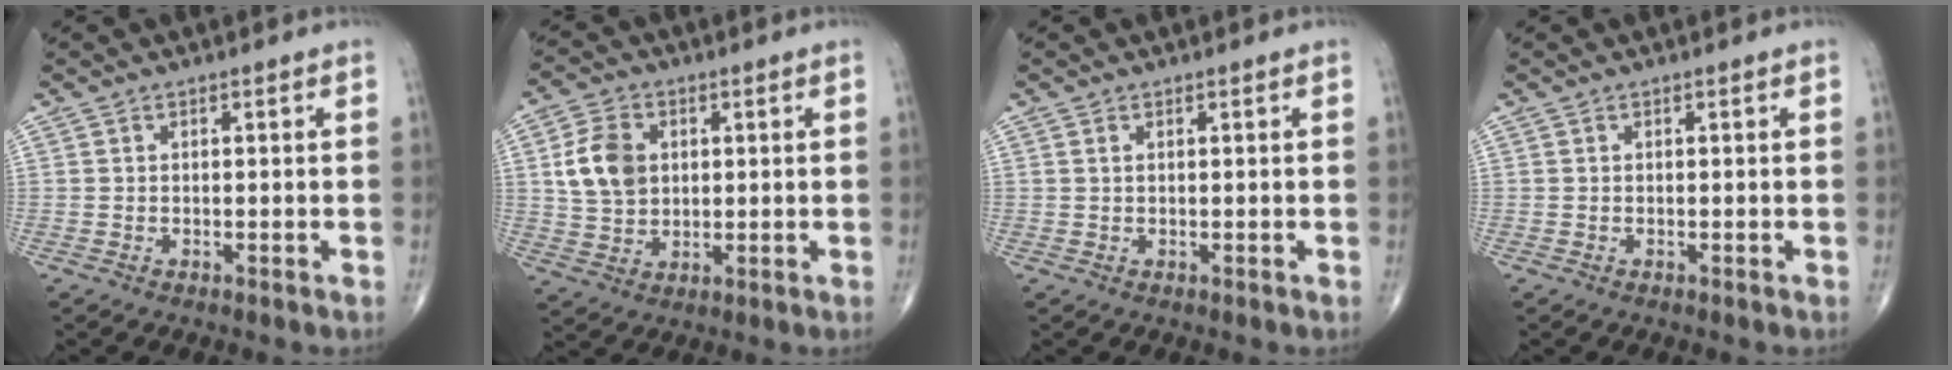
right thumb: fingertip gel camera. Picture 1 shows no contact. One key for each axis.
{"total": 9.1, "fx": 1.9, "fy": 6.7, "fz": 5.8, "tx": -0.097, "ty": -0.001, "tz": 0.038}
{"total": 0.5, "fx": 0.3, "fy": 0.2, "fz": 0.4, "tx": -0.007, "ty": 0.005, "tz": 0.006}
{"total": 0.0}